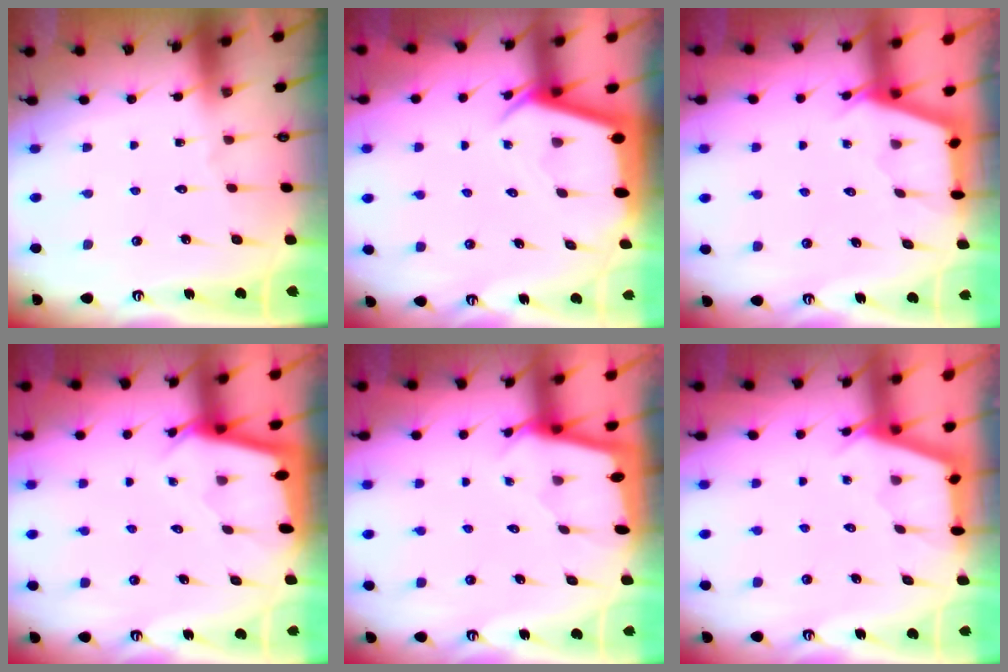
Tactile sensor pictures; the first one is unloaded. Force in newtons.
{"total": 3.5, "press": 3.5, "slide": 0.3}
{"total": 2.9, "press": 2.8, "slide": 0.3}
{"total": 2.3, "press": 2.3, "slide": 0.1}
{"total": 1.8, "press": 1.8, "slide": 0.2}
{"total": 2.8, "press": 2.8, "slide": 0.3}